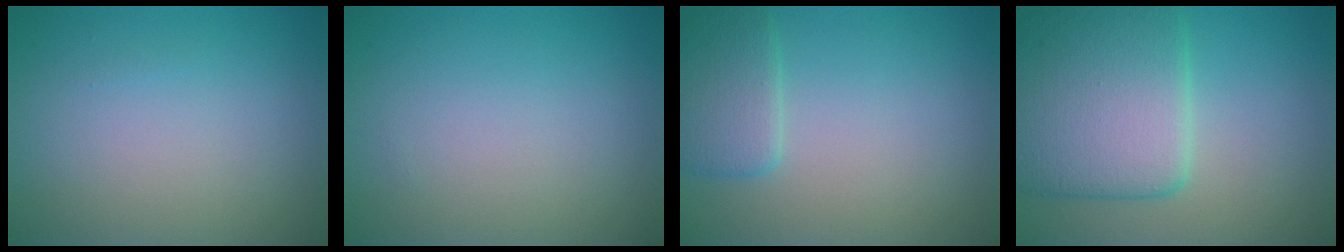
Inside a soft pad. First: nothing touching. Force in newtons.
{"total": 0.0}
{"total": 2.9, "press": 2.9, "slide": 0.1}
{"total": 8.6, "press": 8.6, "slide": 0.6}